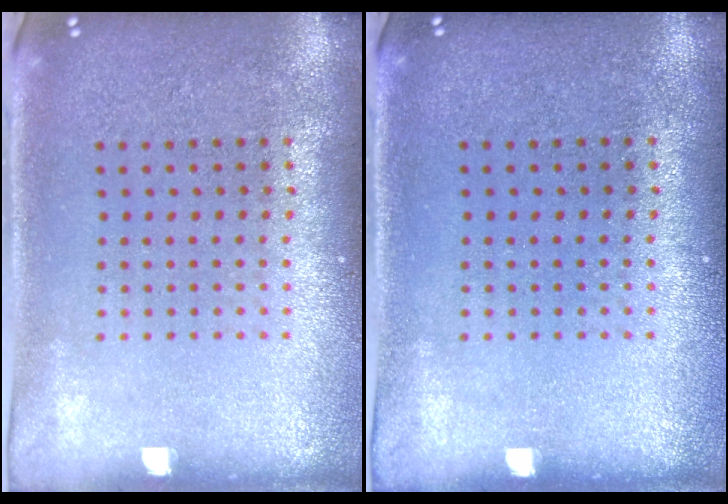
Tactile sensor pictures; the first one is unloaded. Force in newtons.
{"total": 0.0}